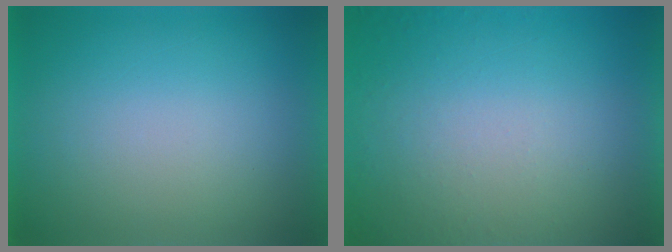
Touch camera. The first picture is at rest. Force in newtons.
{"total": 4.7}